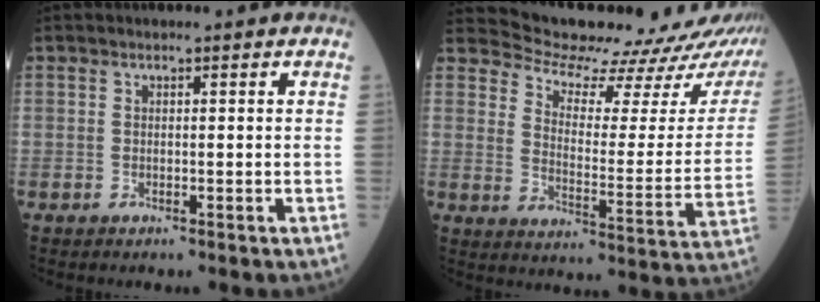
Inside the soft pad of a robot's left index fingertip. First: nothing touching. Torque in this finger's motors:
{"motor_torque": [0.80, -1.33, -0.32, -0.03]}